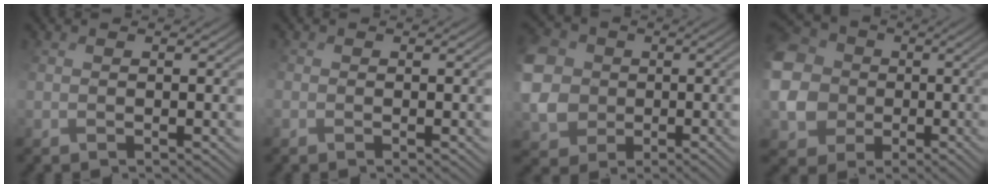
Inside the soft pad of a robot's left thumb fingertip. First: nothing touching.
{"total": 0.7, "force": [-0.4, 0.5, 0.3], "torque": [-0.011, 0.000, -0.004]}
{"total": 8.6, "force": [0.7, 7.7, 3.8], "torque": [-0.134, -0.006, 0.010]}
{"total": 14.7, "force": [0.8, 13.7, 5.1], "torque": [-0.210, 0.010, -0.008]}